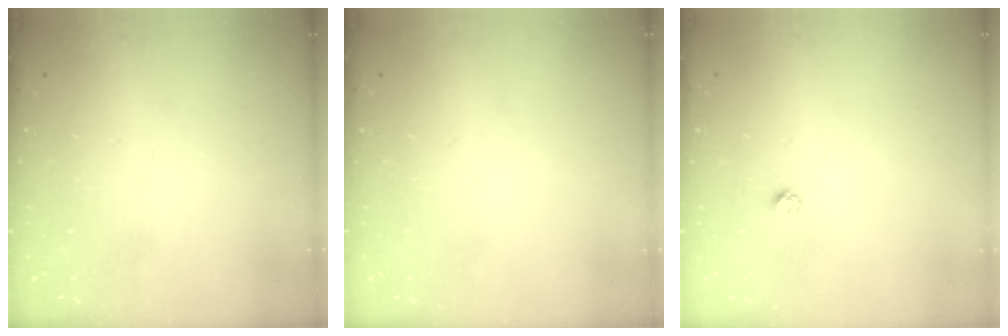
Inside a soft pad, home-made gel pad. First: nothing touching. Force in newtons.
{"total": 0.0}
{"total": 2.3, "press": 2.3, "slide": 0.2}